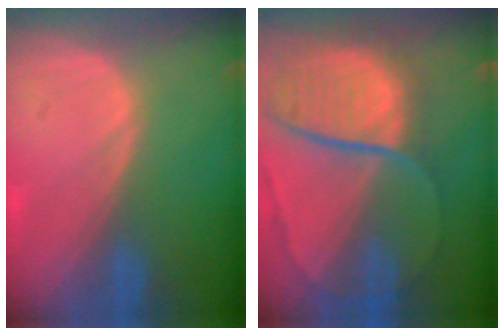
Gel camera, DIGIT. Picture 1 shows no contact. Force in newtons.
{"total": 10.9, "press": 9.0, "slide": 6.1}